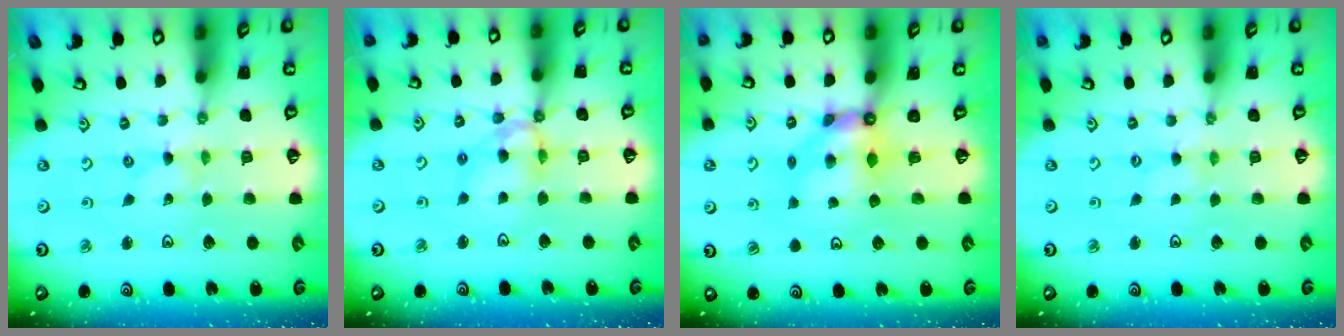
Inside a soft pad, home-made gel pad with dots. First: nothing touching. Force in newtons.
{"total": 10.2, "press": 10.1, "slide": 0.8}
{"total": 6.8, "press": 6.8, "slide": 0.4}
{"total": 0.7, "press": 0.6, "slide": 0.1}